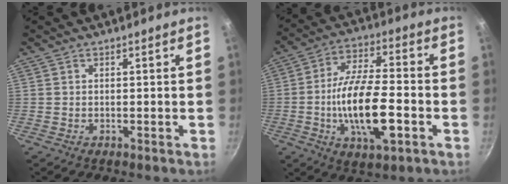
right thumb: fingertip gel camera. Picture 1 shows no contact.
{"total": 16.4, "force": [-4.2, 6.2, 14.6], "torque": [-0.257, 0.024, -0.078]}